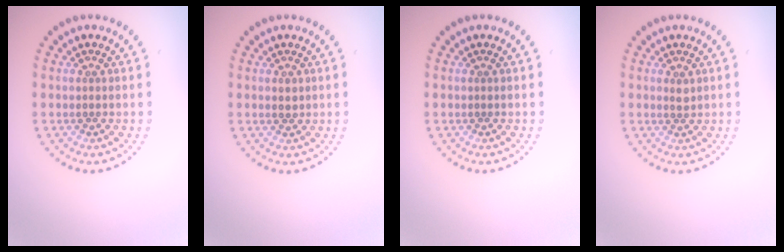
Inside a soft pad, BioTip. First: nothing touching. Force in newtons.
{"total": 0.9, "press": 0.9, "slide": 0.1}
{"total": 0.0}
{"total": 0.7, "press": 0.6, "slide": 0.4}